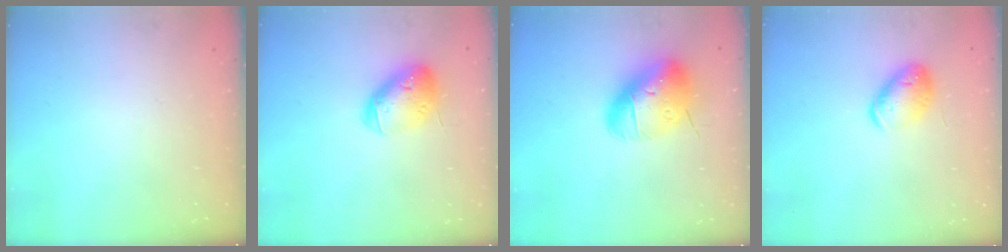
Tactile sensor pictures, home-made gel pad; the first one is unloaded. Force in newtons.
{"total": 13.6, "press": 13.4, "slide": 2.1}
{"total": 17.2, "press": 17.0, "slide": 2.8}
{"total": 12.9, "press": 12.7, "slide": 2.0}